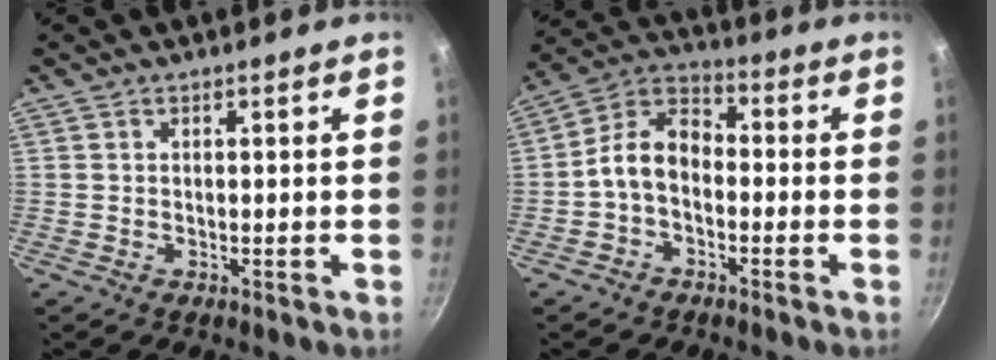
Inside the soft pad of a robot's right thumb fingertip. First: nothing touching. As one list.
[{"total": 8.5, "force": [-2.1, 5.7, 5.9], "torque": [-0.092, 0.044, -0.057]}]